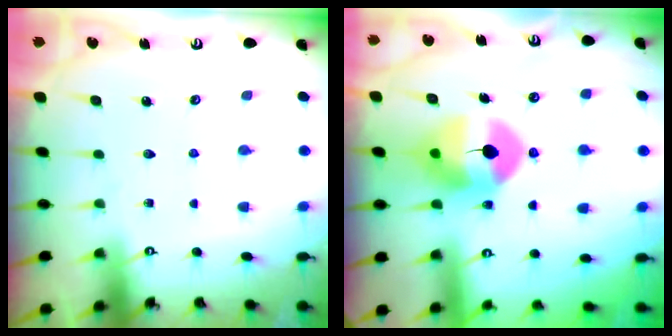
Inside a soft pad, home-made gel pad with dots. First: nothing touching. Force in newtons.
{"total": 9.6, "press": 9.4, "slide": 2.0}